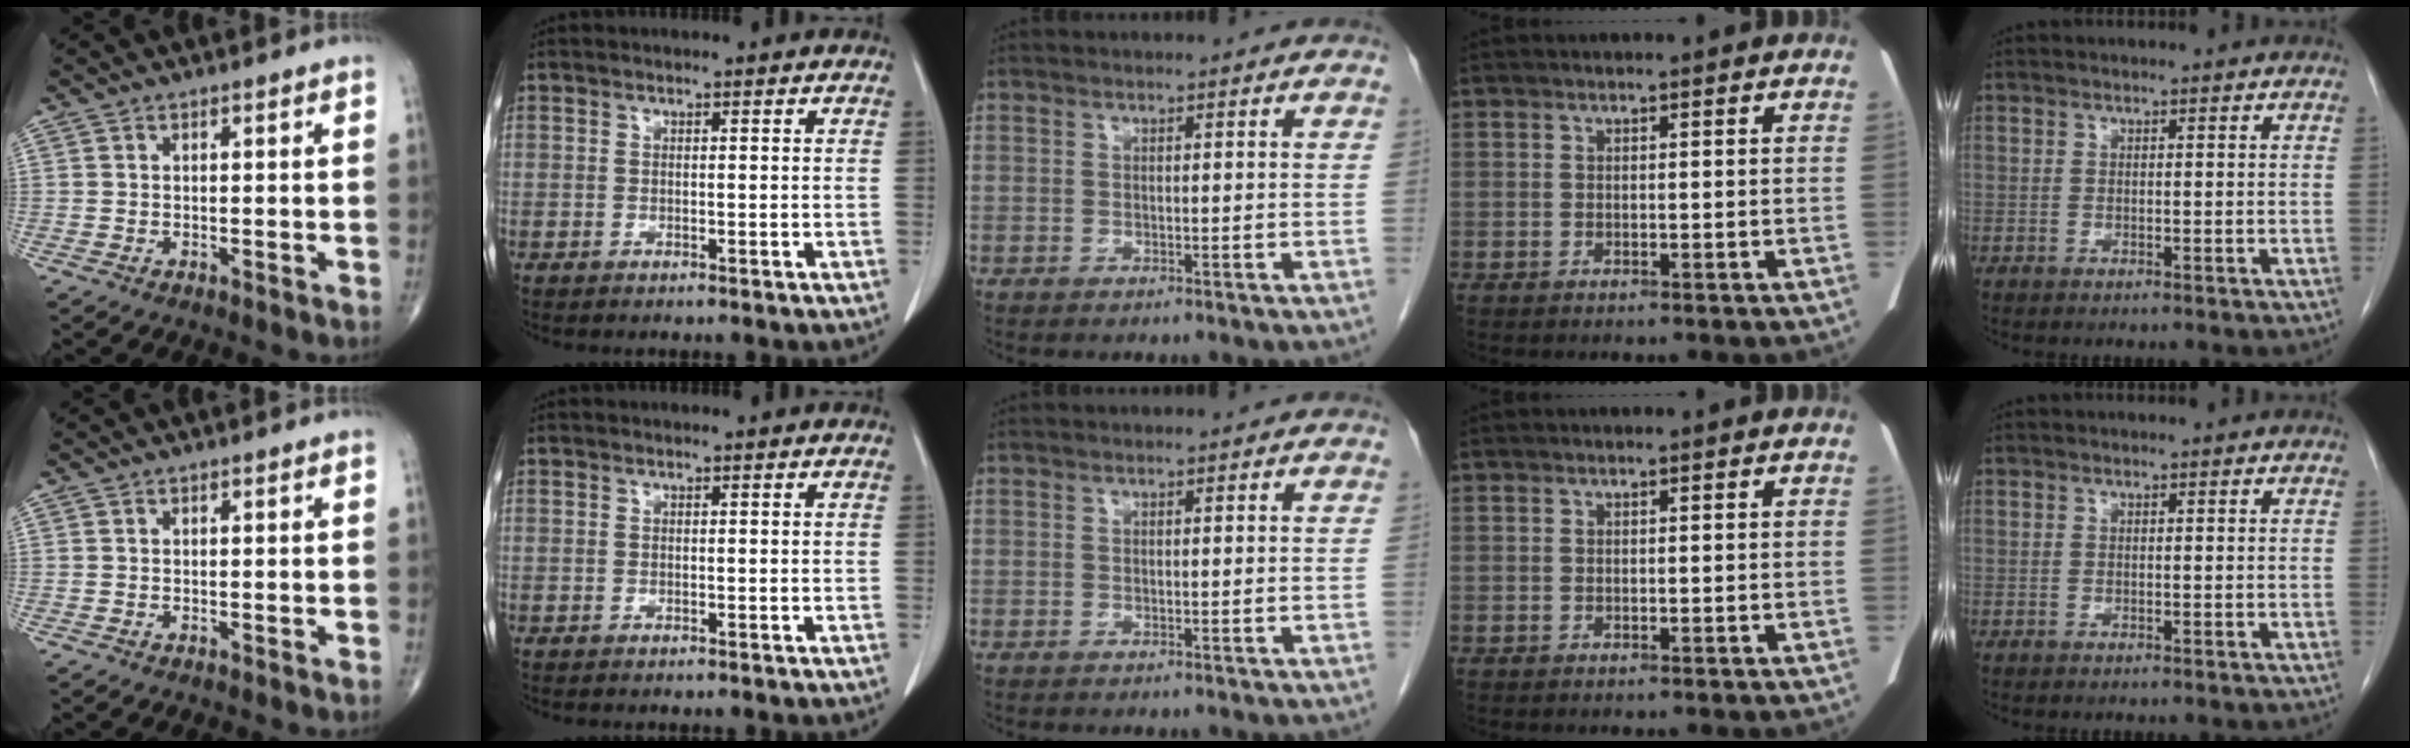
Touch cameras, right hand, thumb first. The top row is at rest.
{}